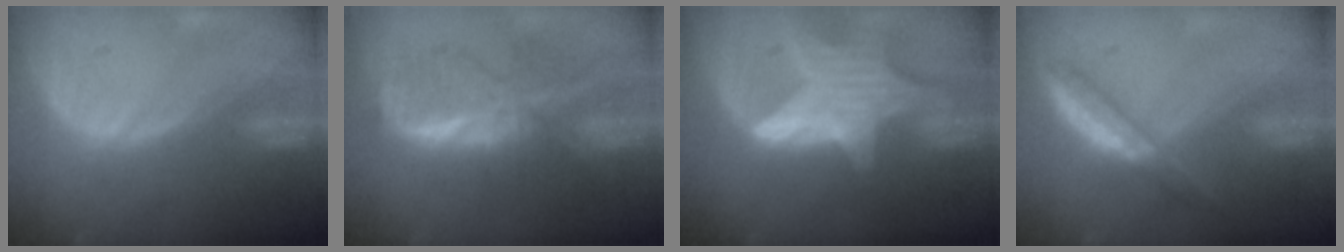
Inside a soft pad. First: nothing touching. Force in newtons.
{"total": 9.0, "press": 9.0, "slide": 0.6}
{"total": 9.5, "press": 9.5, "slide": 0.7}
{"total": 5.2, "press": 4.6, "slide": 2.4}